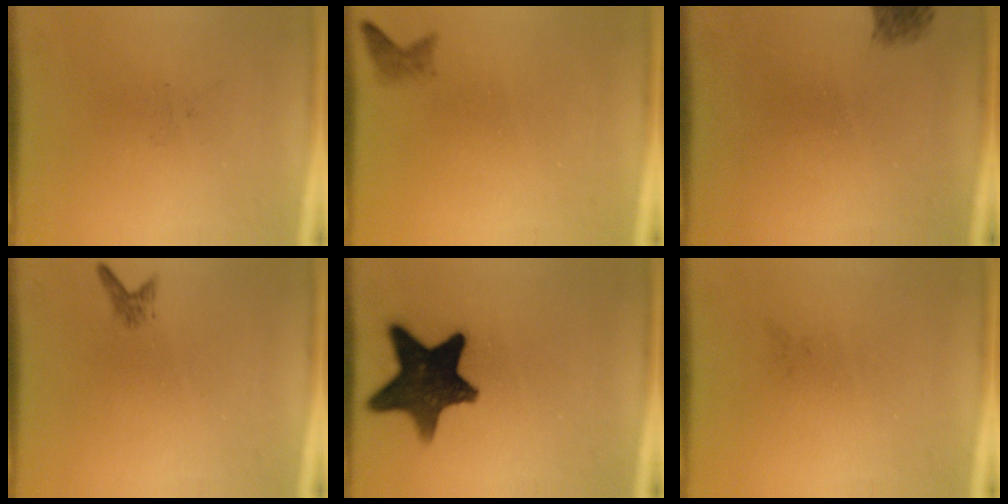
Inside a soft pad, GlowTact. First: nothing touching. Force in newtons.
{"total": 1.3}
{"total": 1.9}
{"total": 1.1}
{"total": 13.8}
{"total": 0.0}